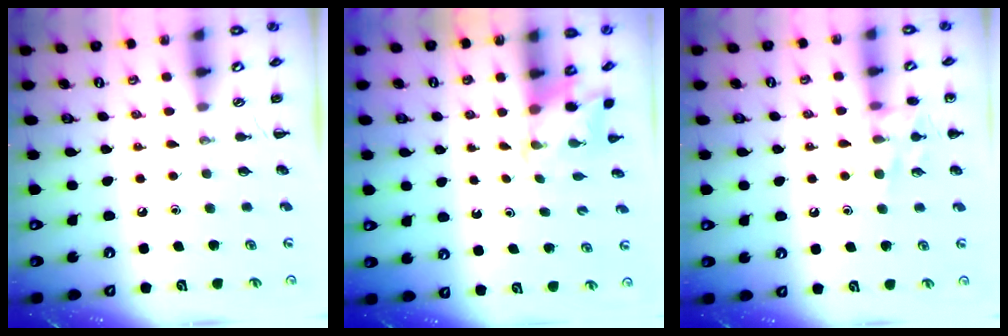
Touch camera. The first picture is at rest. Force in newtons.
{"total": 1.7, "press": 1.6, "slide": 0.5}
{"total": 10.5, "press": 10.4, "slide": 1.6}